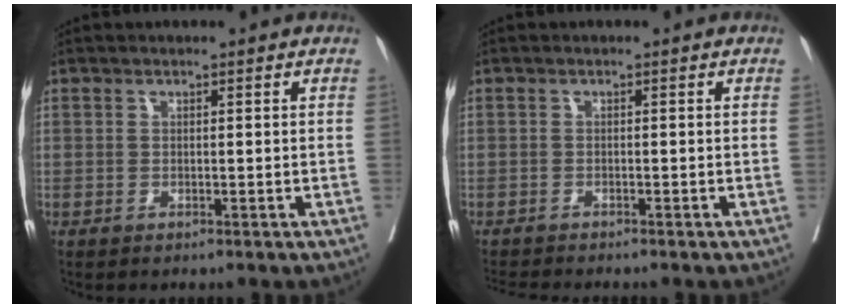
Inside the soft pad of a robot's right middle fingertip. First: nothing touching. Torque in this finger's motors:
{"motor_torque": [0.46, -0.60, 0.03, 0.02]}